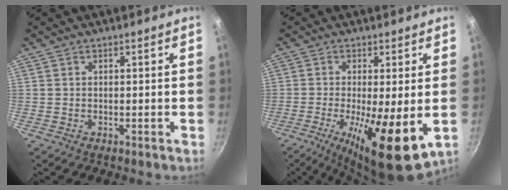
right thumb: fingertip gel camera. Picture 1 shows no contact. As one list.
[{"total": 13.7, "force": [-2.8, 3.6, 12.9], "torque": [-0.219, -0.015, -0.039]}]